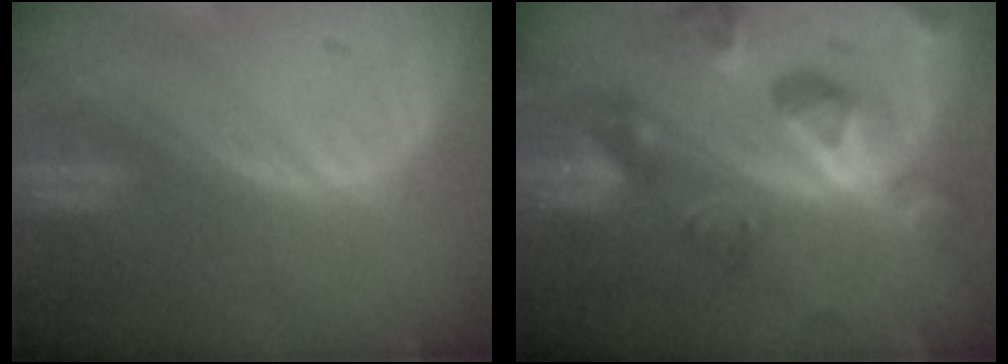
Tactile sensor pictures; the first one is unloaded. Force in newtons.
{"total": 10.4, "press": 9.3, "slide": 4.6}